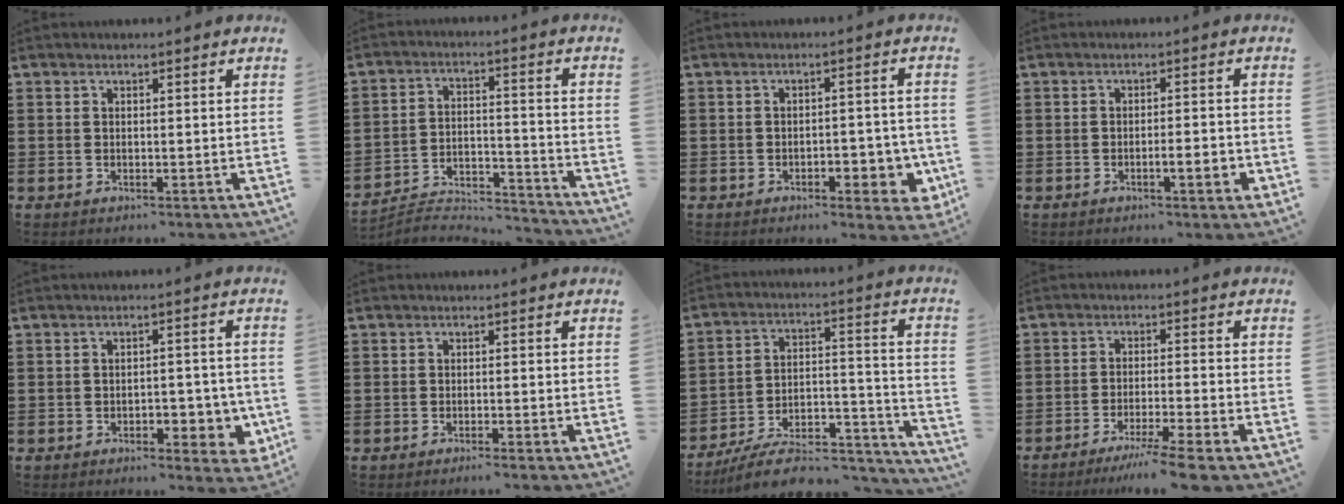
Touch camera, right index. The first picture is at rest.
{"total": 4.8, "force": [-4.7, 0.7, 0.8], "torque": [-0.015, 0.004, -0.097]}
{"total": 4.8, "force": [-2.0, 2.2, 3.7], "torque": [-0.043, 0.001, -0.038]}
{"total": 3.2, "force": [-1.1, 0.6, 2.9], "torque": [-0.048, 0.002, -0.020]}
{"total": 4.6, "force": [-1.8, 2.5, 3.4], "torque": [-0.040, 0.003, -0.035]}
{"total": 1.0, "force": [-0.8, -0.1, 0.5], "torque": [-0.010, -0.001, -0.015]}
{"total": 9.2, "force": [-7.7, 2.8, 4.1], "torque": [-0.055, 0.022, -0.143]}
{"total": 4.9, "force": [-4.0, -0.6, 2.8], "torque": [-0.051, -0.016, -0.077]}